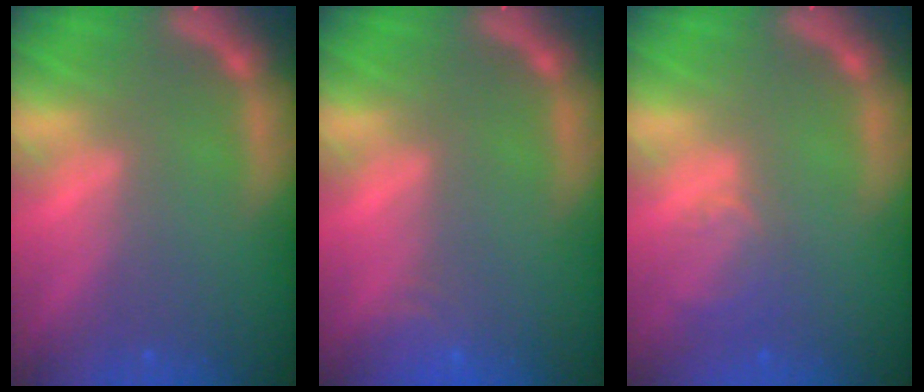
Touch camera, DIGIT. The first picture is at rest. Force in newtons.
{"total": 2.4}
{"total": 2.5}